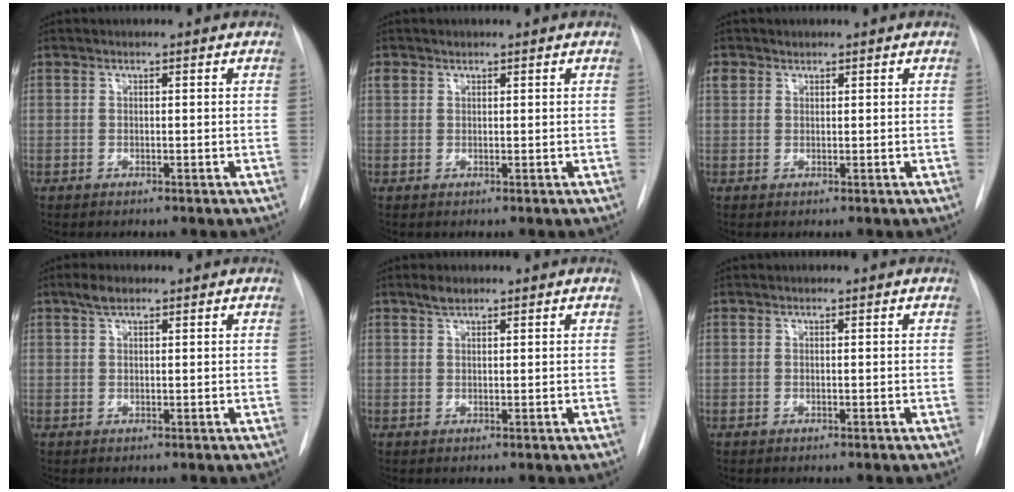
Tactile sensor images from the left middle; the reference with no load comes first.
{"total": 1.1, "force": [0.8, 0.7, 0.2], "torque": [-0.003, 0.010, 0.014]}
{"total": 1.4, "force": [1.0, 1.0, 0.2], "torque": [-0.001, 0.008, 0.018]}
{"total": 1.9, "force": [1.3, 0.7, 1.2], "torque": [-0.027, 0.007, 0.026]}
{"total": 1.5, "force": [1.2, 0.5, 0.7], "torque": [-0.017, 0.001, 0.025]}
{"total": 0.0}